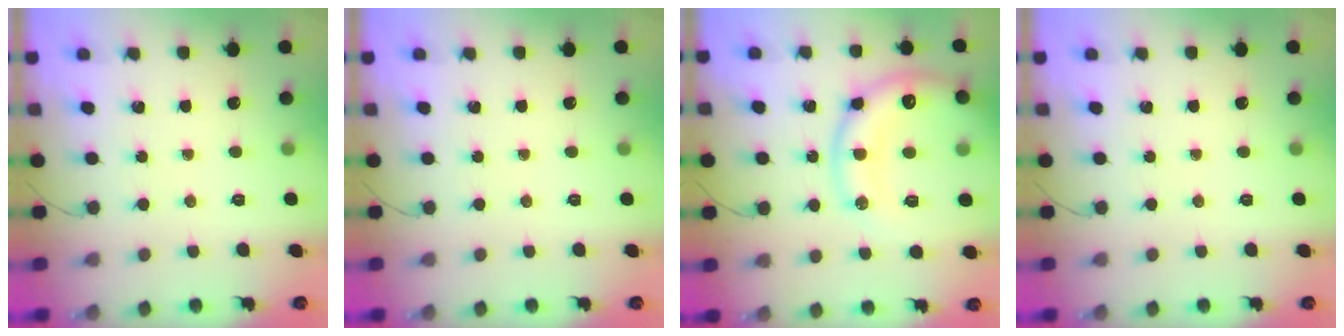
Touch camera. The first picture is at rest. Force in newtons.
{"total": 0.0}
{"total": 18.5, "press": 18.3, "slide": 2.7}
{"total": 0.0}